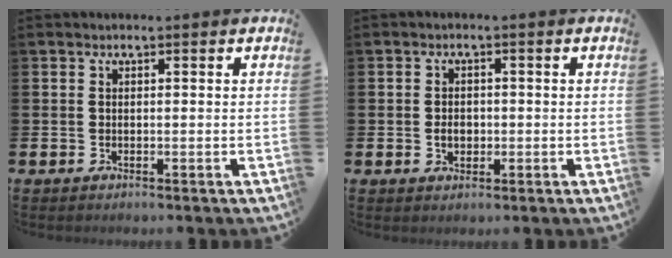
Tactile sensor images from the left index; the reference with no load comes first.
{"total": 2.3, "force": [-0.3, 1.7, 1.5], "torque": [-0.018, 0.002, -0.011]}